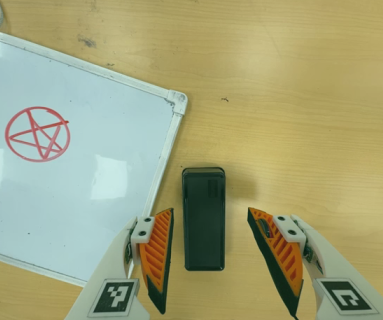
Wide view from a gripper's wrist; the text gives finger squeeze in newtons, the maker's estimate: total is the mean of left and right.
{"total": 0.0}